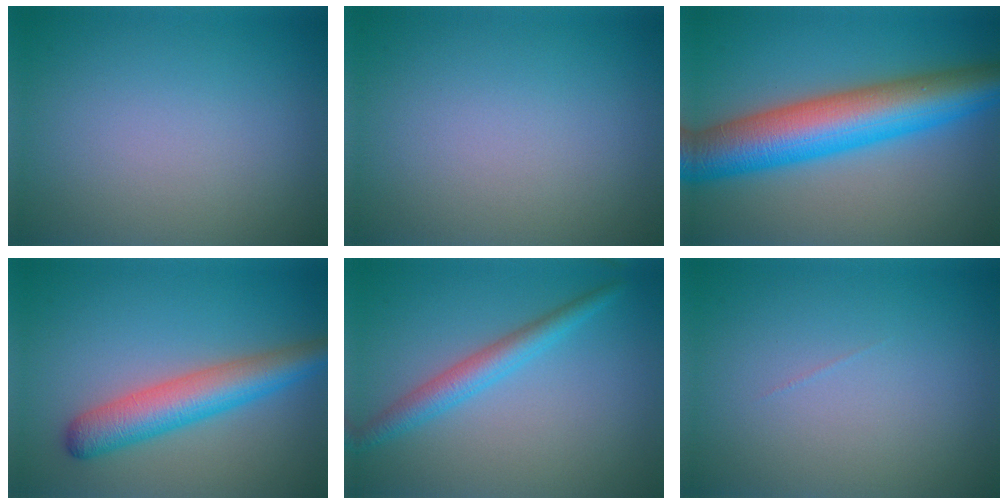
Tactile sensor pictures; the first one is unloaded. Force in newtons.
{"total": 0.0}
{"total": 10.7, "press": 10.7, "slide": 0.1}
{"total": 5.5, "press": 5.5, "slide": 0.1}
{"total": 2.9, "press": 2.9, "slide": 0.1}
{"total": 0.0}